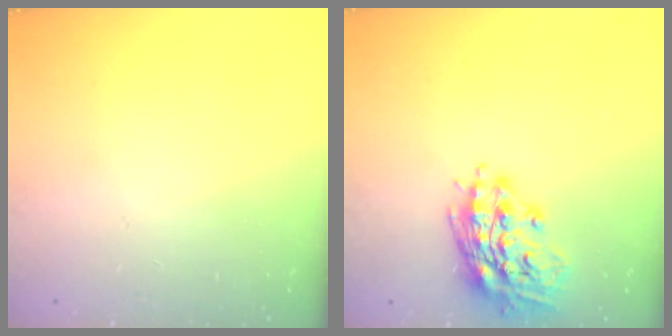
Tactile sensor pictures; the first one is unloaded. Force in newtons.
{"total": 16.1, "press": 15.9, "slide": 2.1}